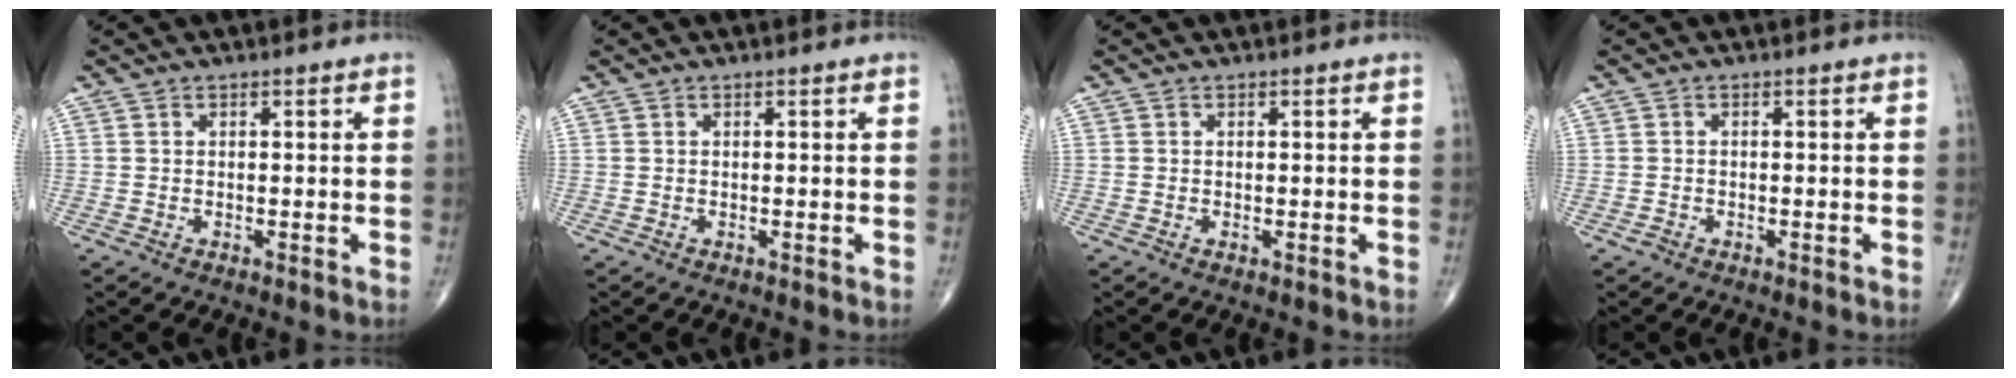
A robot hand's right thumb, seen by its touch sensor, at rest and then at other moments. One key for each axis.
{"total": 0.0}
{"total": 0.0}
{"total": 0.9, "fx": -0.6, "fy": 0.5, "fz": 0.3, "tx": -0.004, "ty": 0.003, "tz": -0.014}